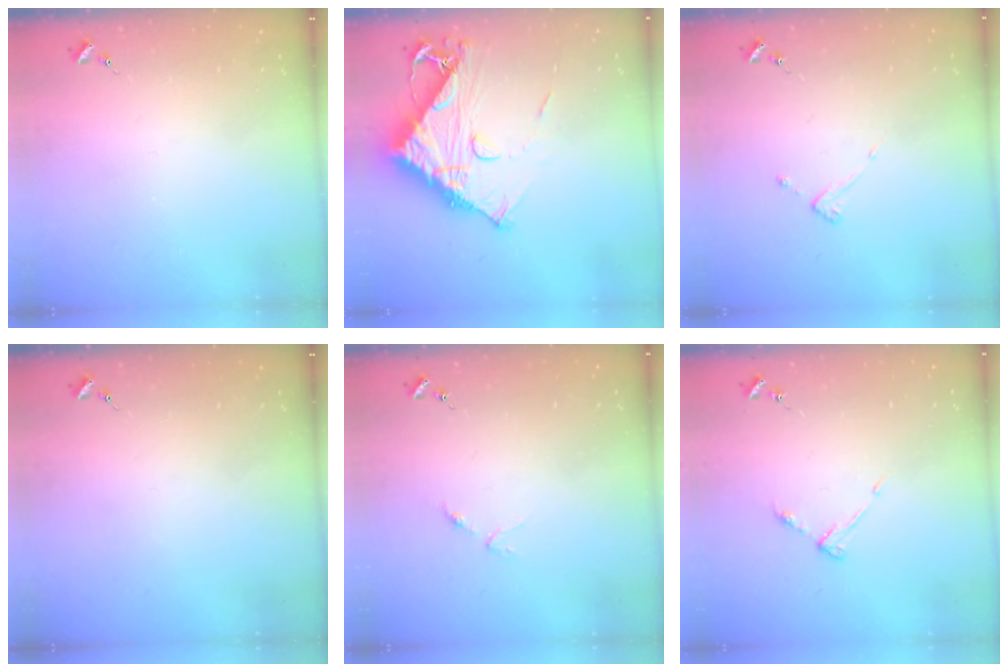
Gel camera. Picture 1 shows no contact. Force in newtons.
{"total": 15.0, "press": 14.9, "slide": 1.4}
{"total": 3.5, "press": 3.5, "slide": 0.3}
{"total": 0.0}
{"total": 3.1, "press": 3.0, "slide": 0.4}
{"total": 4.6, "press": 4.6, "slide": 0.6}